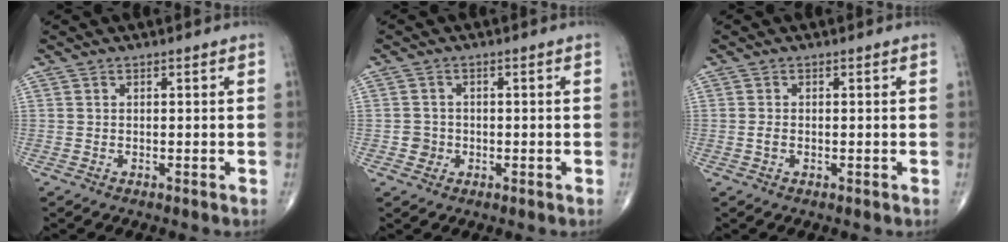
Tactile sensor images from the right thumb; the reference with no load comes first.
{"total": 2.2, "force": [-0.5, 2.1, 0.3], "torque": [0.008, 0.008, -0.009]}
{"total": 0.8, "force": [-0.1, 0.5, 0.7], "torque": [-0.017, 0.001, -0.002]}